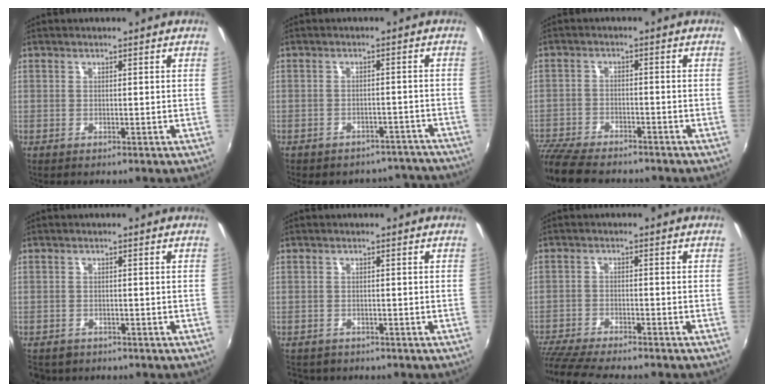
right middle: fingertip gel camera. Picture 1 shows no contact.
{"total": 12.1, "force": [-10.8, 4.9, 2.2], "torque": [-0.049, 0.020, -0.117]}
{"total": 12.4, "force": [-10.7, 3.6, 5.1], "torque": [-0.136, -0.031, -0.188]}
{"total": 3.7, "force": [-2.5, 2.4, 1.2], "torque": [-0.035, -0.010, -0.039]}
{"total": 3.0, "force": [-2.3, 1.9, 0.7], "torque": [-0.023, -0.009, -0.037]}
{"total": 11.8, "force": [-10.4, 1.3, 5.3], "torque": [-0.134, -0.030, -0.179]}